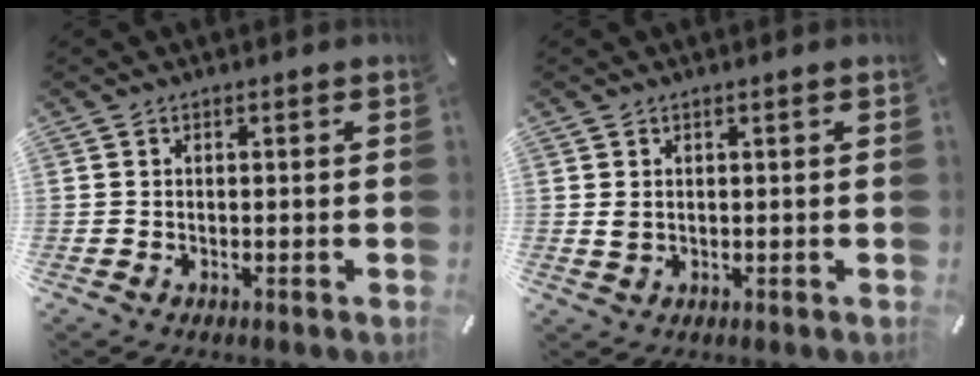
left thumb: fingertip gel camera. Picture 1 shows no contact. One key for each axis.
{"total": 1.4, "fx": 0.7, "fy": 1.0, "fz": 0.8, "tx": -0.017, "ty": 0.003, "tz": 0.011}